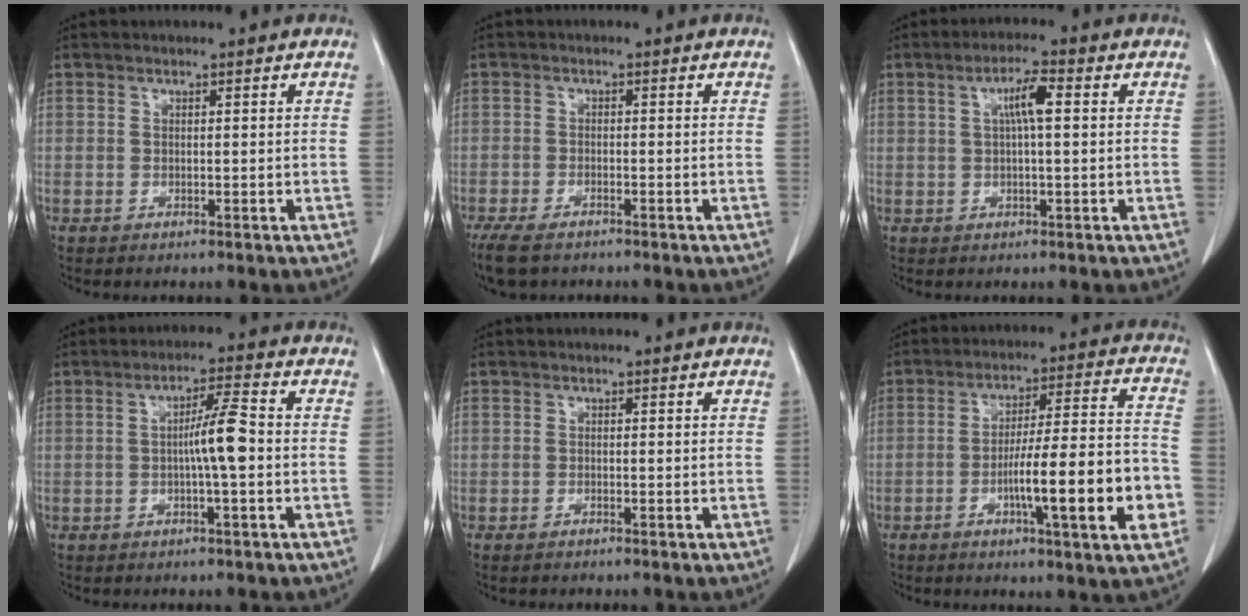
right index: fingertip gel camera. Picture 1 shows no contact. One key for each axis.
{"total": 6.1, "fx": -4.7, "fy": 2.2, "fz": 3.2, "tx": -0.060, "ty": -0.012, "tz": -0.077}
{"total": 4.6, "fx": 1.0, "fy": 0.4, "fz": 4.5, "tx": -0.083, "ty": 0.009, "tz": 0.017}
{"total": 5.4, "fx": -0.4, "fy": 0.0, "fz": 5.4, "tx": -0.087, "ty": 0.011, "tz": -0.006}
{"total": 0.7, "fx": -0.6, "fy": 0.1, "fz": 0.3, "tx": -0.012, "ty": -0.002, "tz": -0.008}
{"total": 15.4, "fx": -4.6, "fy": 0.9, "fz": 14.7, "tx": -0.226, "ty": 0.003, "tz": -0.068}